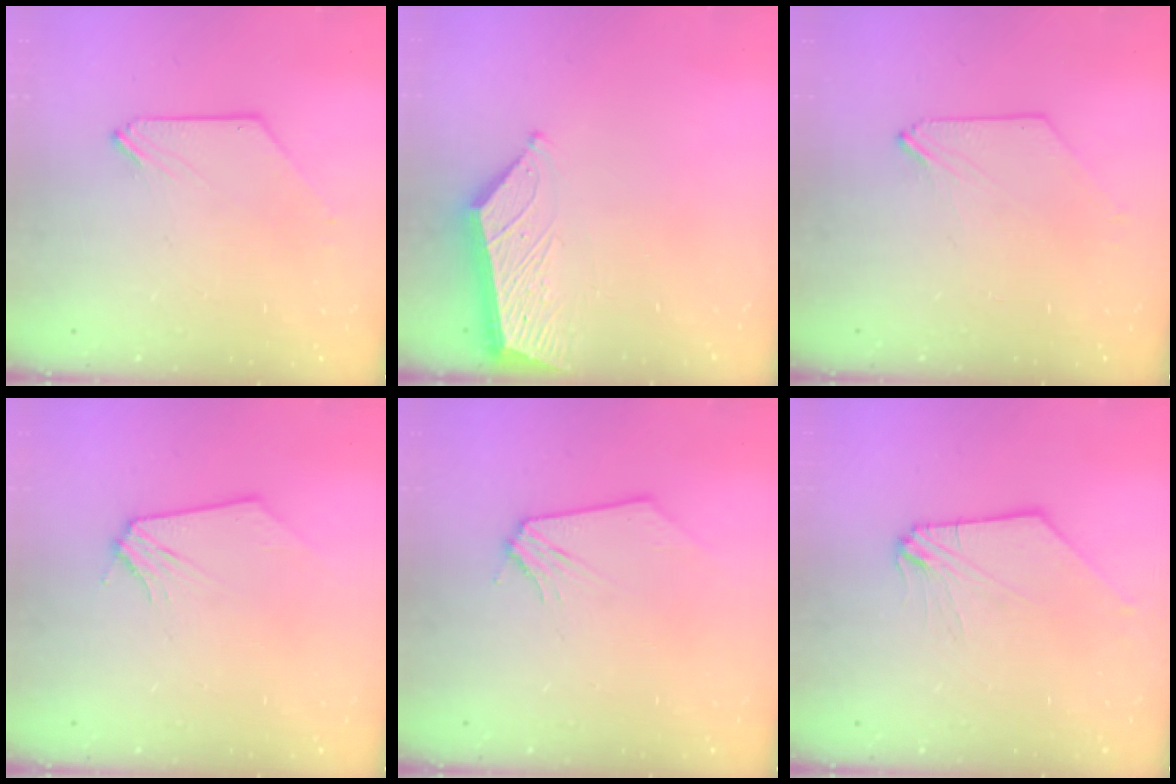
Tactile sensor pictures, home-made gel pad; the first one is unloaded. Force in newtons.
{"total": 6.0, "press": 5.9, "slide": 0.5}
{"total": 0.7, "press": 0.7, "slide": 0.2}
{"total": 0.0}
{"total": 0.0}
{"total": 1.6, "press": 1.6, "slide": 0.4}